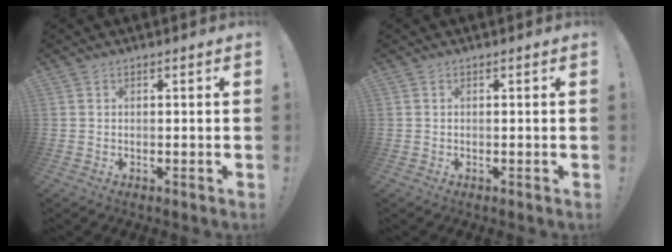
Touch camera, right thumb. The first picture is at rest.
{"total": 0.0}